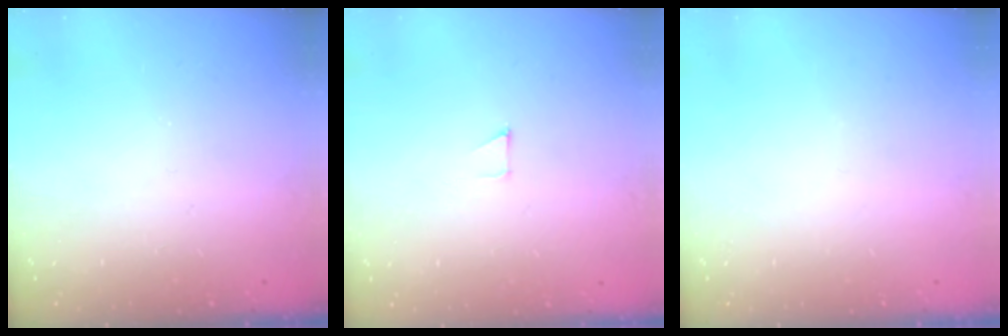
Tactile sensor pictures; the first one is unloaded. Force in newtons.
{"total": 2.6, "press": 2.6, "slide": 0.2}
{"total": 0.0}